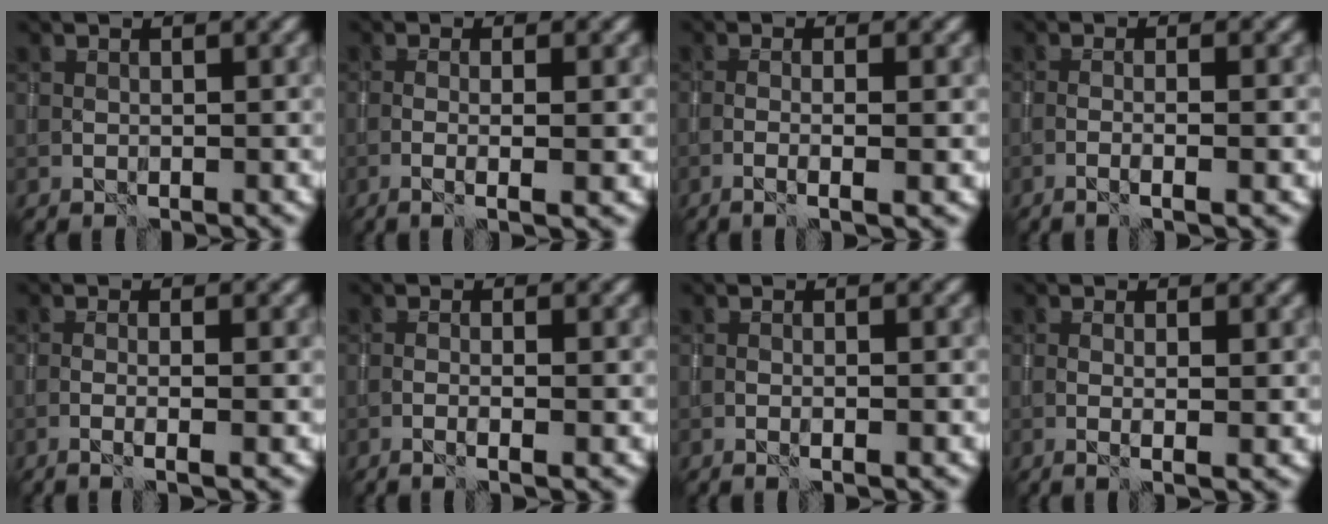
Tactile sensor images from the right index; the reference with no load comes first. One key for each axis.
{"total": 3.1, "fx": -0.6, "fy": 0.5, "fz": 3.0, "tx": -0.048, "ty": 0.001, "tz": -0.014}
{"total": 2.9, "fx": -0.8, "fy": 0.4, "fz": 2.7, "tx": -0.044, "ty": 0.003, "tz": -0.021}
{"total": 2.4, "fx": -1.0, "fy": 0.2, "fz": 2.2, "tx": -0.032, "ty": 0.008, "tz": -0.025}
{"total": 2.4, "fx": -0.7, "fy": 0.3, "fz": 2.2, "tx": -0.036, "ty": 0.003, "tz": -0.019}
{"total": 1.9, "fx": -0.7, "fy": 0.1, "fz": 1.8, "tx": -0.033, "ty": 0.002, "tz": -0.015}
{"total": 1.4, "fx": -0.5, "fy": -0.1, "fz": 1.3, "tx": -0.023, "ty": 0.005, "tz": -0.009}
{"total": 2.2, "fx": 0.0, "fy": 0.1, "fz": 2.2, "tx": -0.037, "ty": -0.002, "tz": 0.002}